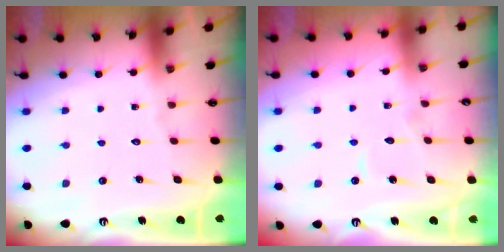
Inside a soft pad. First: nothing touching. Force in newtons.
{"total": 3.4, "press": 3.4, "slide": 0.2}